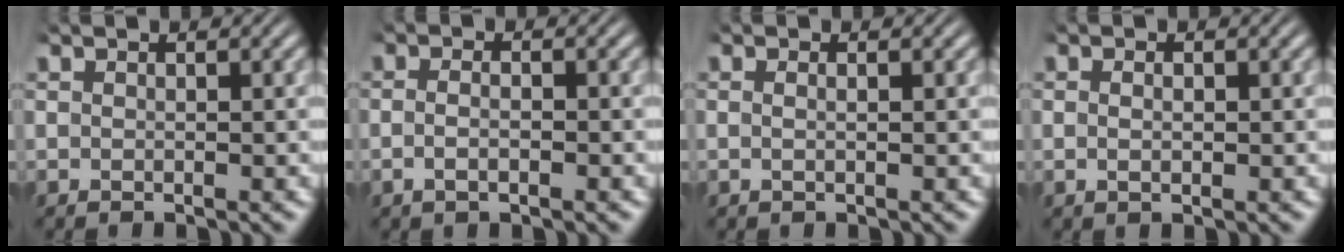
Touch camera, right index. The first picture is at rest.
{"total": 1.8, "force": [-1.0, 0.4, 1.5], "torque": [-0.034, -0.006, -0.015]}
{"total": 0.7, "force": [-0.1, -0.1, 0.7], "torque": [-0.015, -0.004, -0.002]}
{"total": 0.9, "force": [-0.1, 0.2, 0.9], "torque": [-0.018, -0.005, 0.000]}